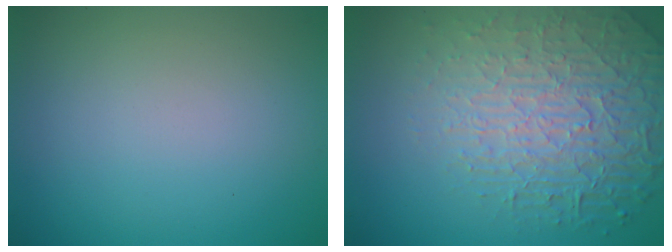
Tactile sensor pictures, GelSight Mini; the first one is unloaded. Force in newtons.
{"total": 7.6, "press": 5.5, "slide": 5.2}